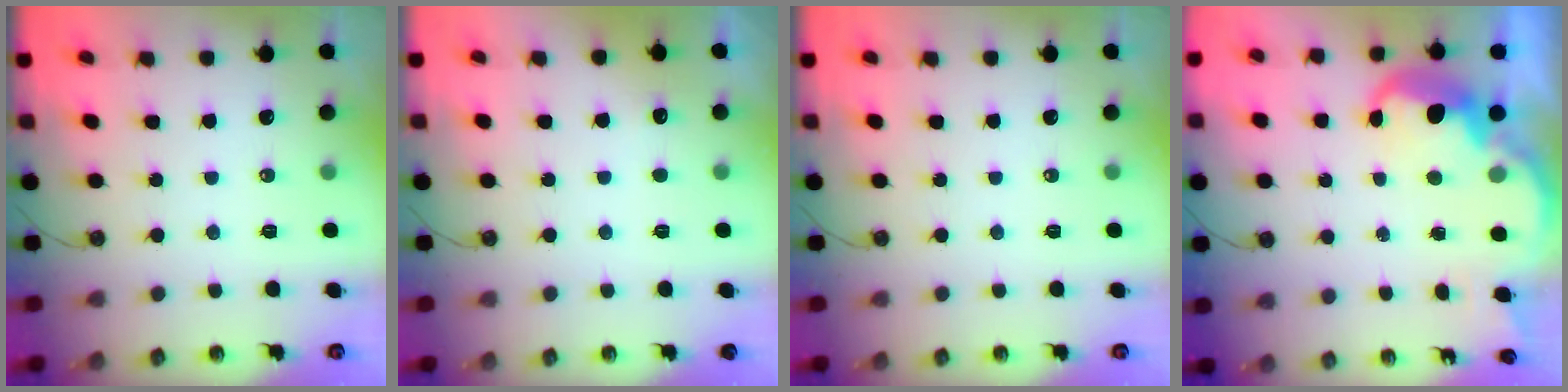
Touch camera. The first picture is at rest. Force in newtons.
{"total": 2.4, "press": 2.2, "slide": 1.0}
{"total": 0.0}
{"total": 5.7, "press": 5.7, "slide": 0.2}